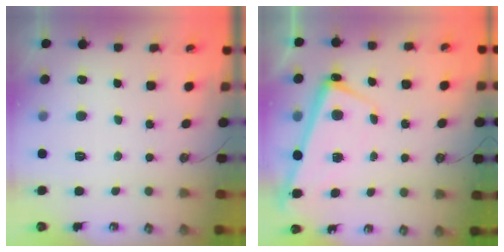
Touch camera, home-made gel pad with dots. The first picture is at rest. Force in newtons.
{"total": 2.7, "press": 2.6, "slide": 0.4}